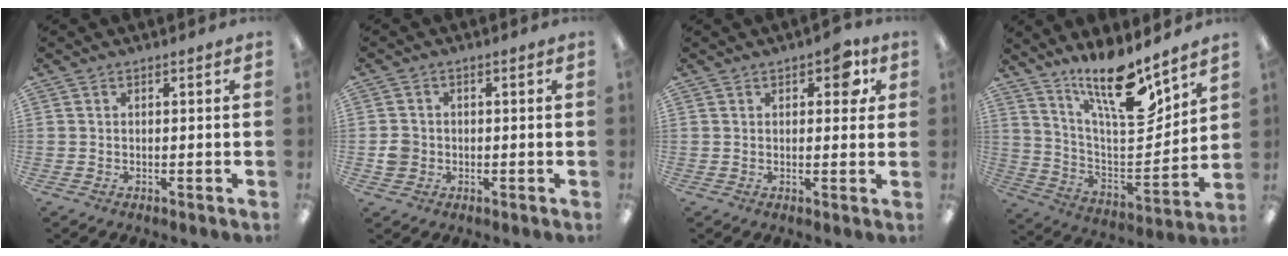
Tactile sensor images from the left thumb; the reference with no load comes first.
{"total": 3.4, "force": [-0.5, 3.2, 1.1], "torque": [-0.011, 0.003, -0.010]}
{"total": 5.5, "force": [2.5, 2.9, 3.9], "torque": [-0.042, -0.005, 0.037]}
{"total": 18.7, "force": [14.0, 5.2, 11.3], "torque": [-0.206, -0.093, 0.239]}